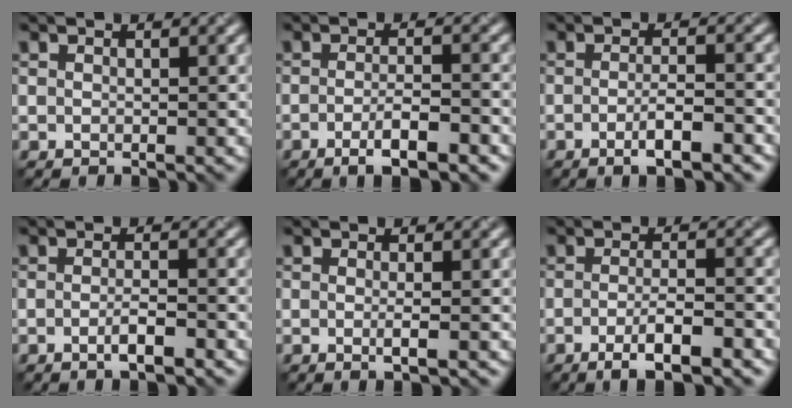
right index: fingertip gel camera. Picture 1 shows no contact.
{"total": 4.1, "force": [-2.0, 0.9, 3.5], "torque": [-0.059, -0.001, -0.034]}
{"total": 3.9, "force": [-1.7, 0.9, 3.4], "torque": [-0.056, 0.001, -0.029]}
{"total": 2.4, "force": [-1.0, 0.5, 2.1], "torque": [-0.034, 0.001, -0.018]}
{"total": 1.5, "force": [-0.2, 0.3, 1.4], "torque": [-0.022, -0.004, -0.006]}
{"total": 4.6, "force": [-2.2, 1.0, 3.9], "torque": [-0.065, -0.002, -0.037]}